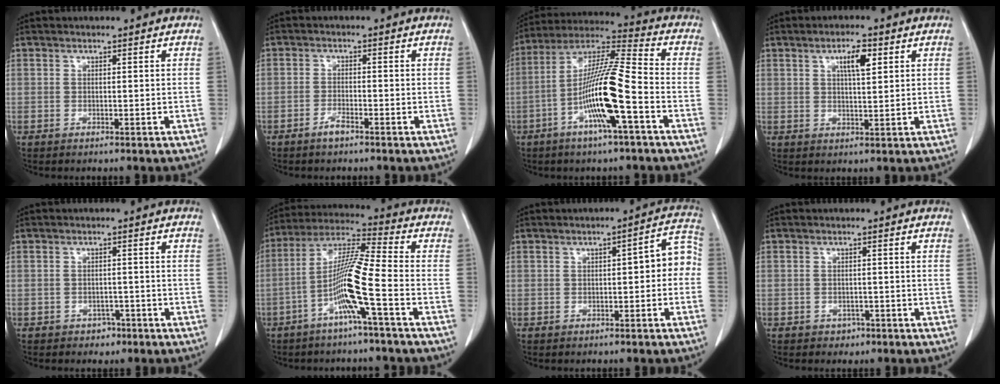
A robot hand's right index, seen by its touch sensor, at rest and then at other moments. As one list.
[{"total": 2.0, "force": [-1.6, 0.3, 1.2], "torque": [-0.024, 0.000, -0.030]}, {"total": 14.6, "force": [-4.7, 0.5, 13.8], "torque": [-0.265, 0.005, -0.092]}, {"total": 4.5, "force": [1.9, 1.0, 3.9], "torque": [-0.068, 0.001, 0.034]}, {"total": 2.2, "force": [-1.4, 1.6, 0.5], "torque": [-0.008, 0.006, -0.016]}, {"total": 10.9, "force": [-4.1, -1.0, 10.1], "torque": [-0.201, 0.007, -0.085]}, {"total": 5.6, "force": [-0.6, 2.0, 5.3], "torque": [-0.059, 0.034, -0.009]}, {"total": 1.6, "force": [-1.0, 1.2, 0.3], "torque": [-0.005, 0.004, -0.013]}]